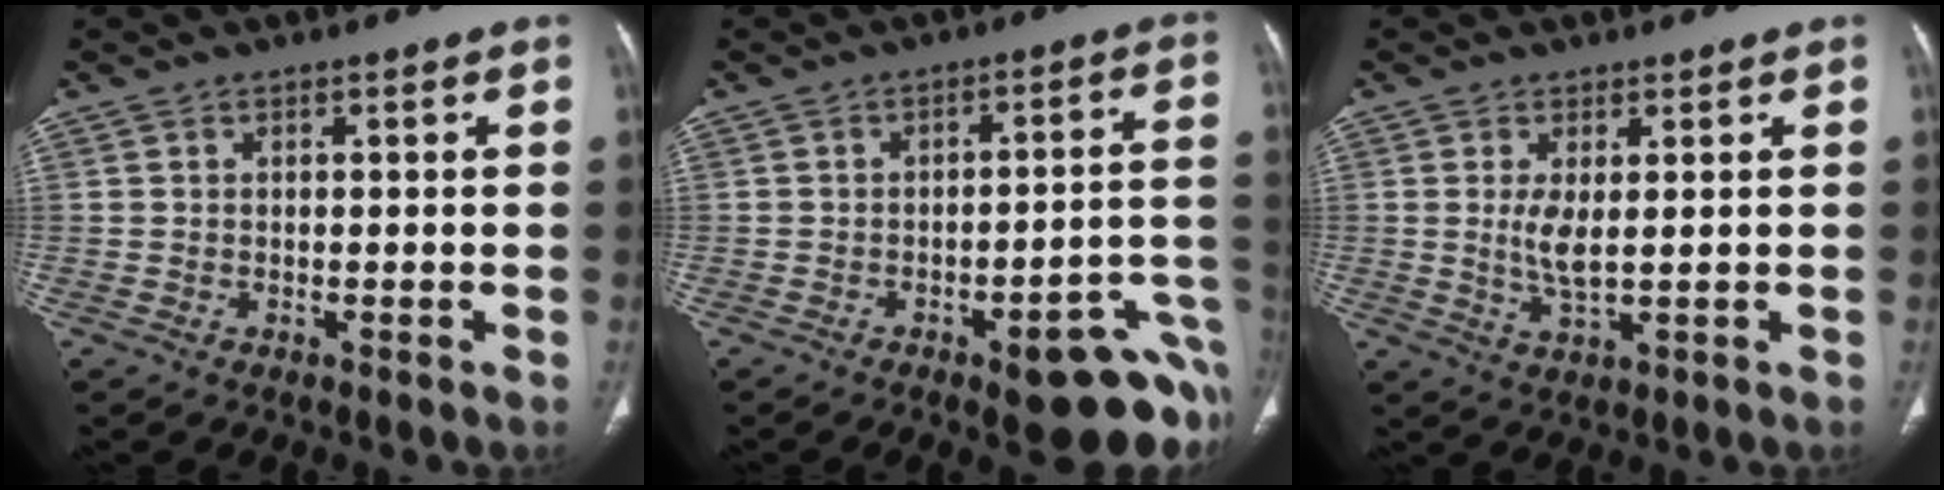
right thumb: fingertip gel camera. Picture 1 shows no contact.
{"total": 16.5, "force": [-7.7, 5.3, 13.6], "torque": [-0.089, 0.053, -0.084]}
{"total": 4.1, "force": [0.6, 1.4, 3.8], "torque": [-0.083, -0.016, 0.020]}